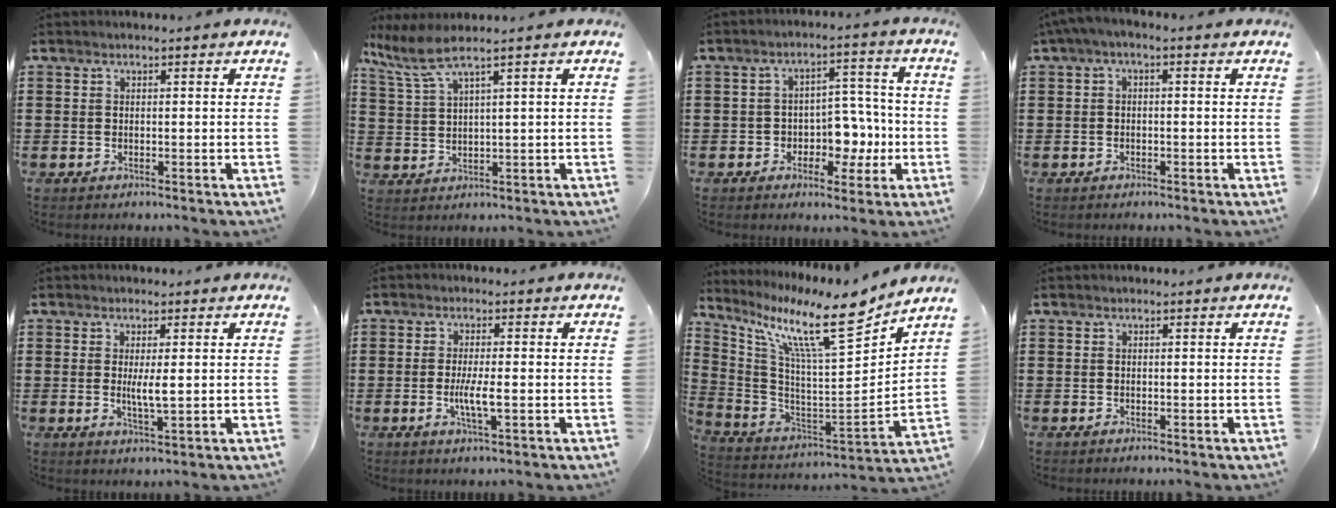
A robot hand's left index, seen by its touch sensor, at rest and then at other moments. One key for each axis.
{"total": 4.6, "fx": 2.9, "fy": 0.4, "fz": 3.6, "tx": -0.090, "ty": -0.007, "tz": 0.044}
{"total": 6.1, "fx": -1.6, "fy": 5.0, "fz": 3.2, "tx": -0.054, "ty": 0.007, "tz": -0.032}
{"total": 1.7, "fx": -1.2, "fy": 0.3, "fz": 1.1, "tx": -0.025, "ty": -0.003, "tz": -0.026}
{"total": 3.4, "fx": 0.3, "fy": 0.6, "fz": 3.4, "tx": -0.063, "ty": -0.003, "tz": 0.005}
{"total": 4.1, "fx": -0.8, "fy": 0.6, "fz": 4.0, "tx": -0.075, "ty": -0.005, "tz": -0.017}
{"total": 14.4, "fx": 10.3, "fy": 2.0, "fz": 10.0, "tx": -0.210, "ty": -0.070, "tz": 0.164}
{"total": 0.0}